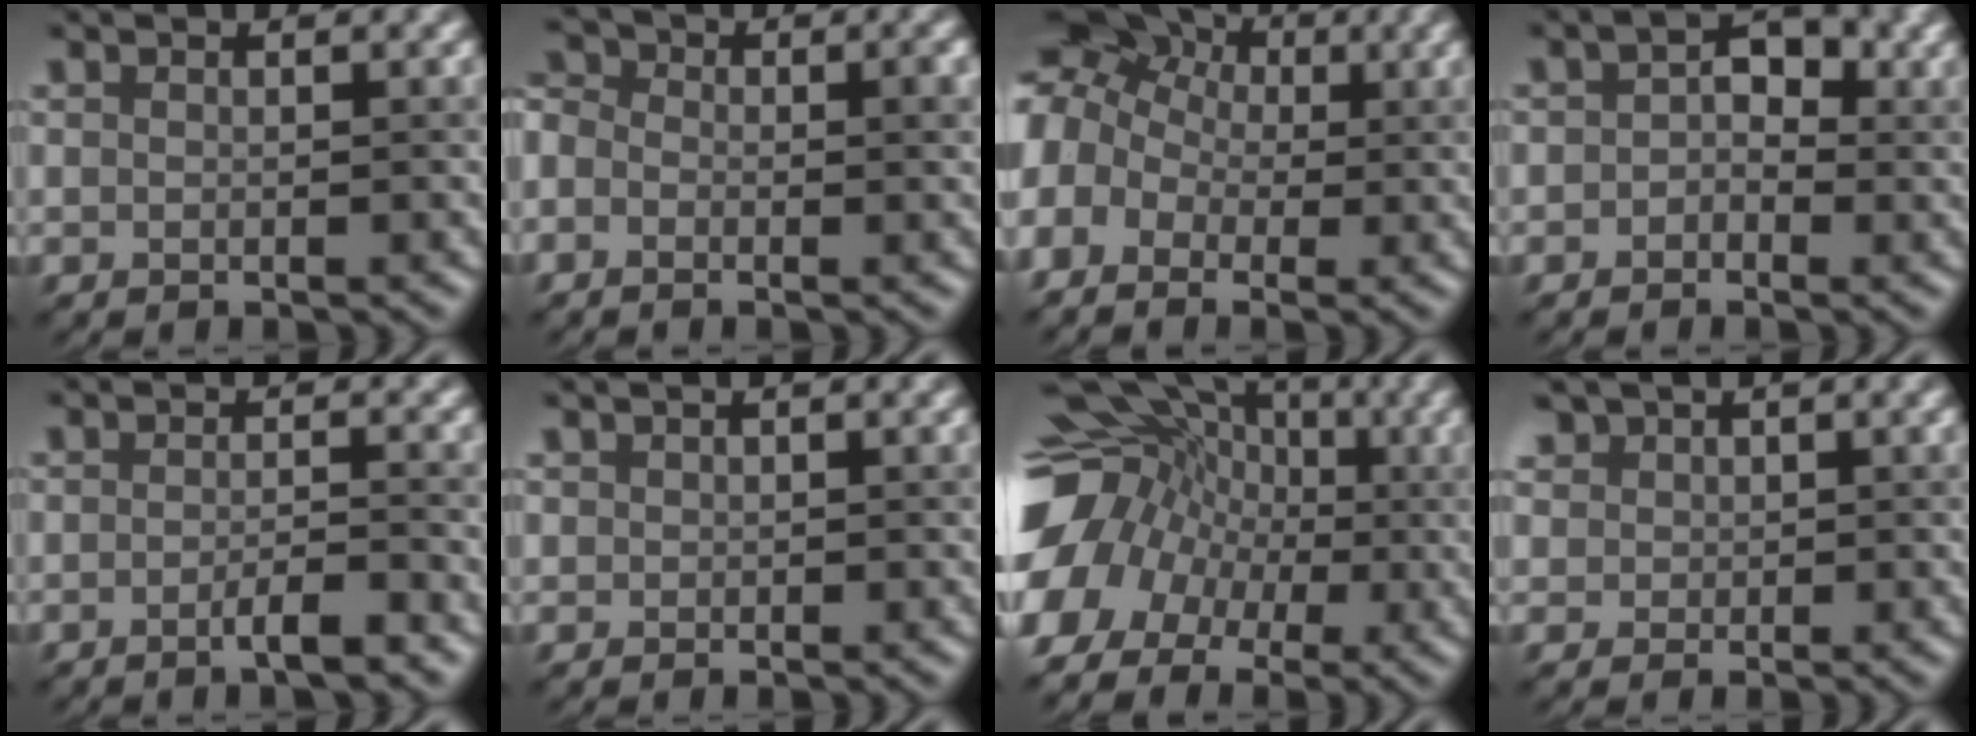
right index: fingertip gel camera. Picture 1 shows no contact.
{"total": 3.8, "force": [-0.4, 2.7, 2.6], "torque": [-0.043, 0.030, -0.017]}
{"total": 8.9, "force": [0.9, 7.4, 4.9], "torque": [-0.108, 0.043, -0.007]}
{"total": 2.4, "force": [-0.1, 1.6, 1.7], "torque": [-0.020, 0.020, -0.003]}
{"total": 2.2, "force": [-1.5, 0.2, 1.7], "torque": [-0.024, 0.014, -0.025]}
{"total": 0.7, "force": [0.1, 0.0, -0.7], "torque": [0.014, 0.008, 0.011]}
{"total": 13.3, "force": [-2.2, 11.6, 6.2], "torque": [-0.133, 0.017, -0.060]}
{"total": 2.3, "force": [1.5, 1.7, 0.0], "torque": [-0.009, 0.016, 0.040]}